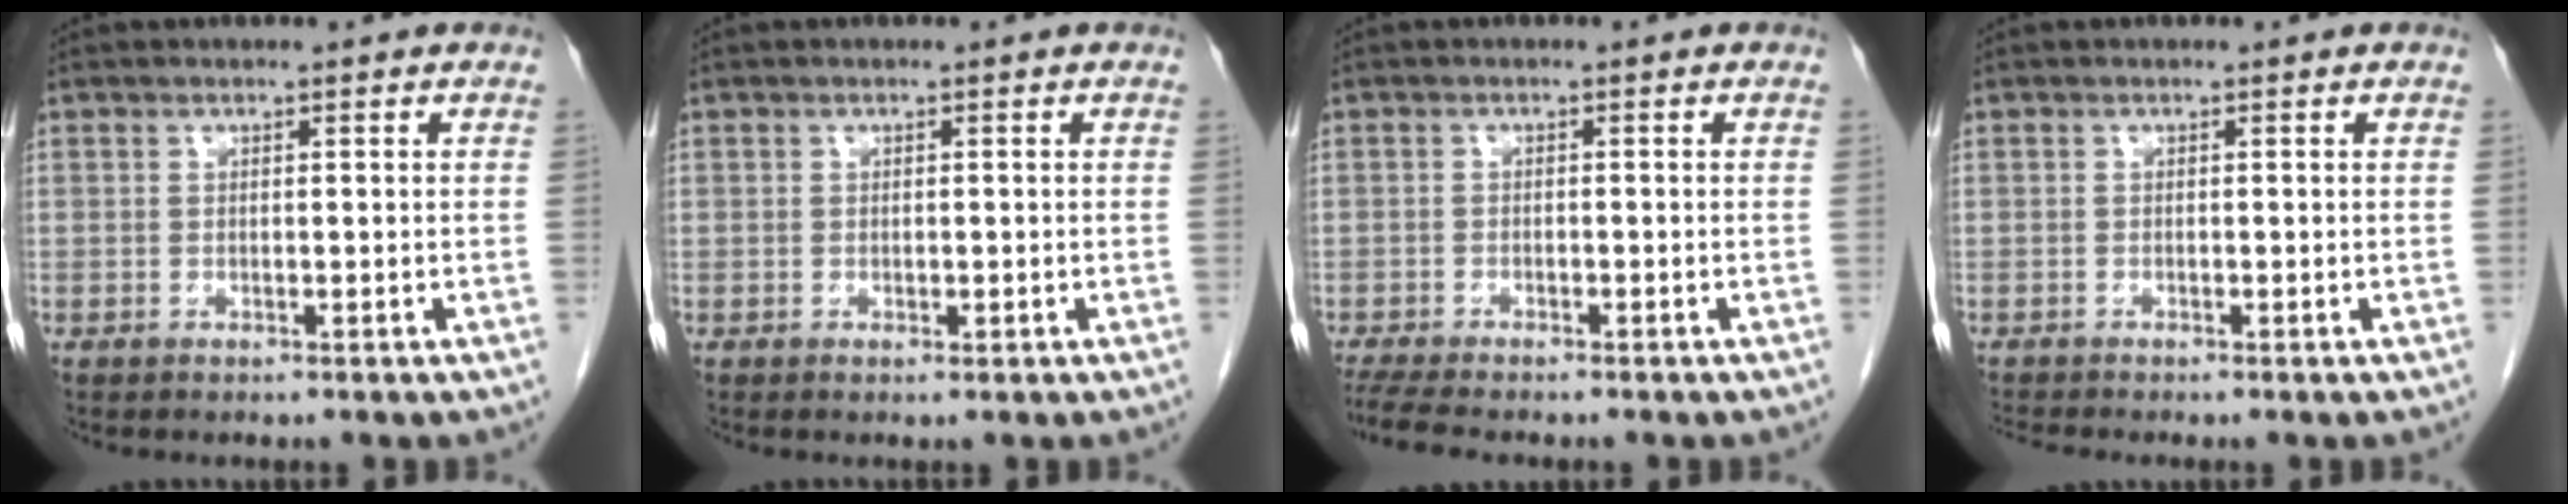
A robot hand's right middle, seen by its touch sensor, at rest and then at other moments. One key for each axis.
{"total": 0.6, "fx": -0.2, "fy": 0.4, "fz": 0.4, "tx": -0.006, "ty": -0.001, "tz": 0.000}
{"total": 6.6, "fx": -5.6, "fy": 1.1, "fz": 3.3, "tx": -0.058, "ty": -0.011, "tz": -0.088}
{"total": 1.2, "fx": -1.0, "fy": -0.7, "fz": 0.0, "tx": -0.012, "ty": -0.008, "tz": -0.020}